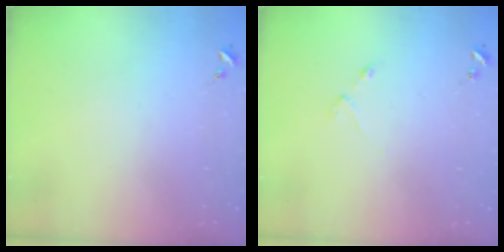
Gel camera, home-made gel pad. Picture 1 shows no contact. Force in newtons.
{"total": 2.5, "press": 2.4, "slide": 0.4}